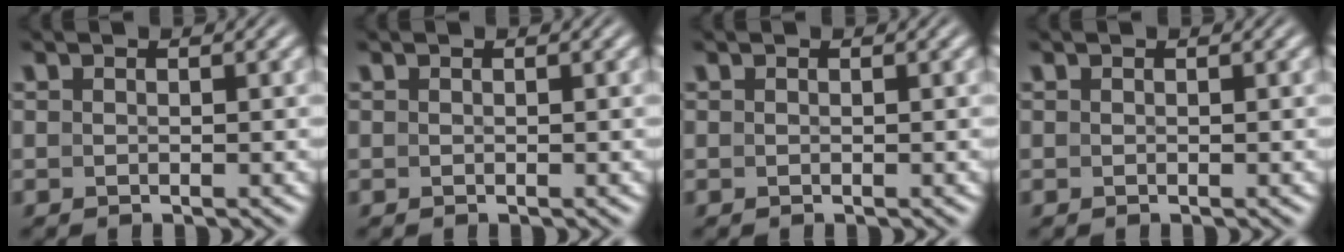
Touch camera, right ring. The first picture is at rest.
{"total": 0.0}
{"total": 0.0}
{"total": 0.0}